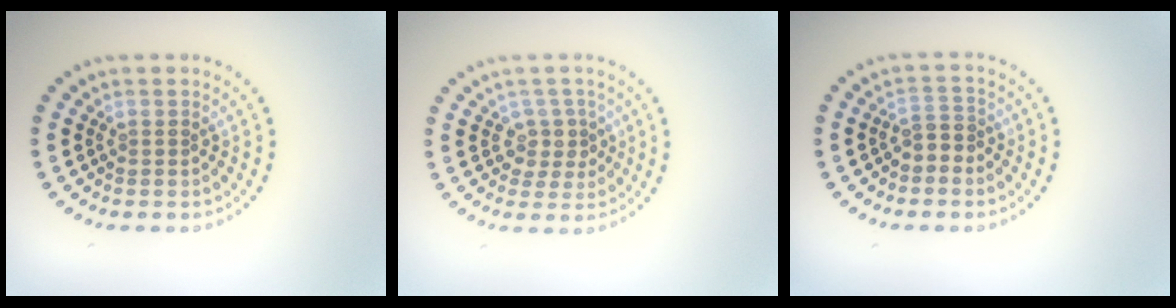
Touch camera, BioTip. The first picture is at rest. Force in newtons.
{"total": 2.2, "press": 1.9, "slide": 1.1}
{"total": 1.8, "press": 1.5, "slide": 0.9}